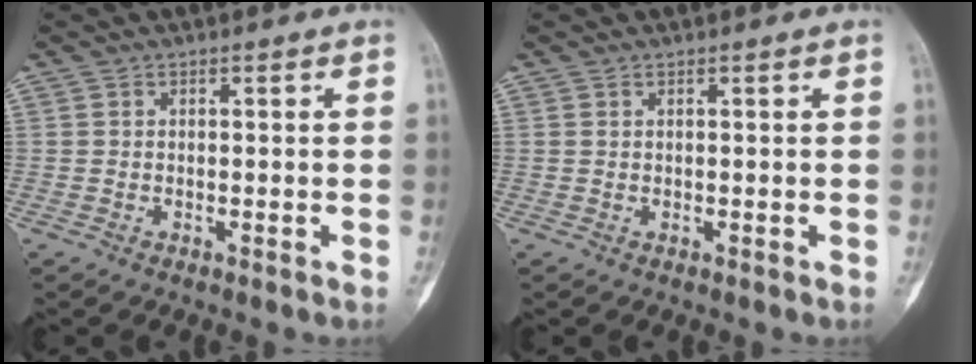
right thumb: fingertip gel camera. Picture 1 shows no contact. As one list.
[{"total": 0.0}]